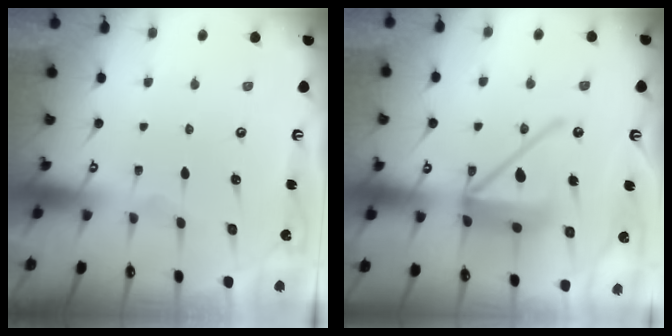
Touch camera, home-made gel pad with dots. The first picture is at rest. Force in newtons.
{"total": 15.1, "press": 14.9, "slide": 2.2}